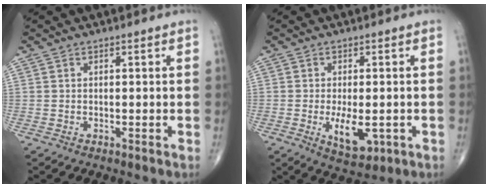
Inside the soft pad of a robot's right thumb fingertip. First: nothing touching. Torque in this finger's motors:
{"motor_torque": [3.93, 1.08, 2.02, -0.74, 0.56]}